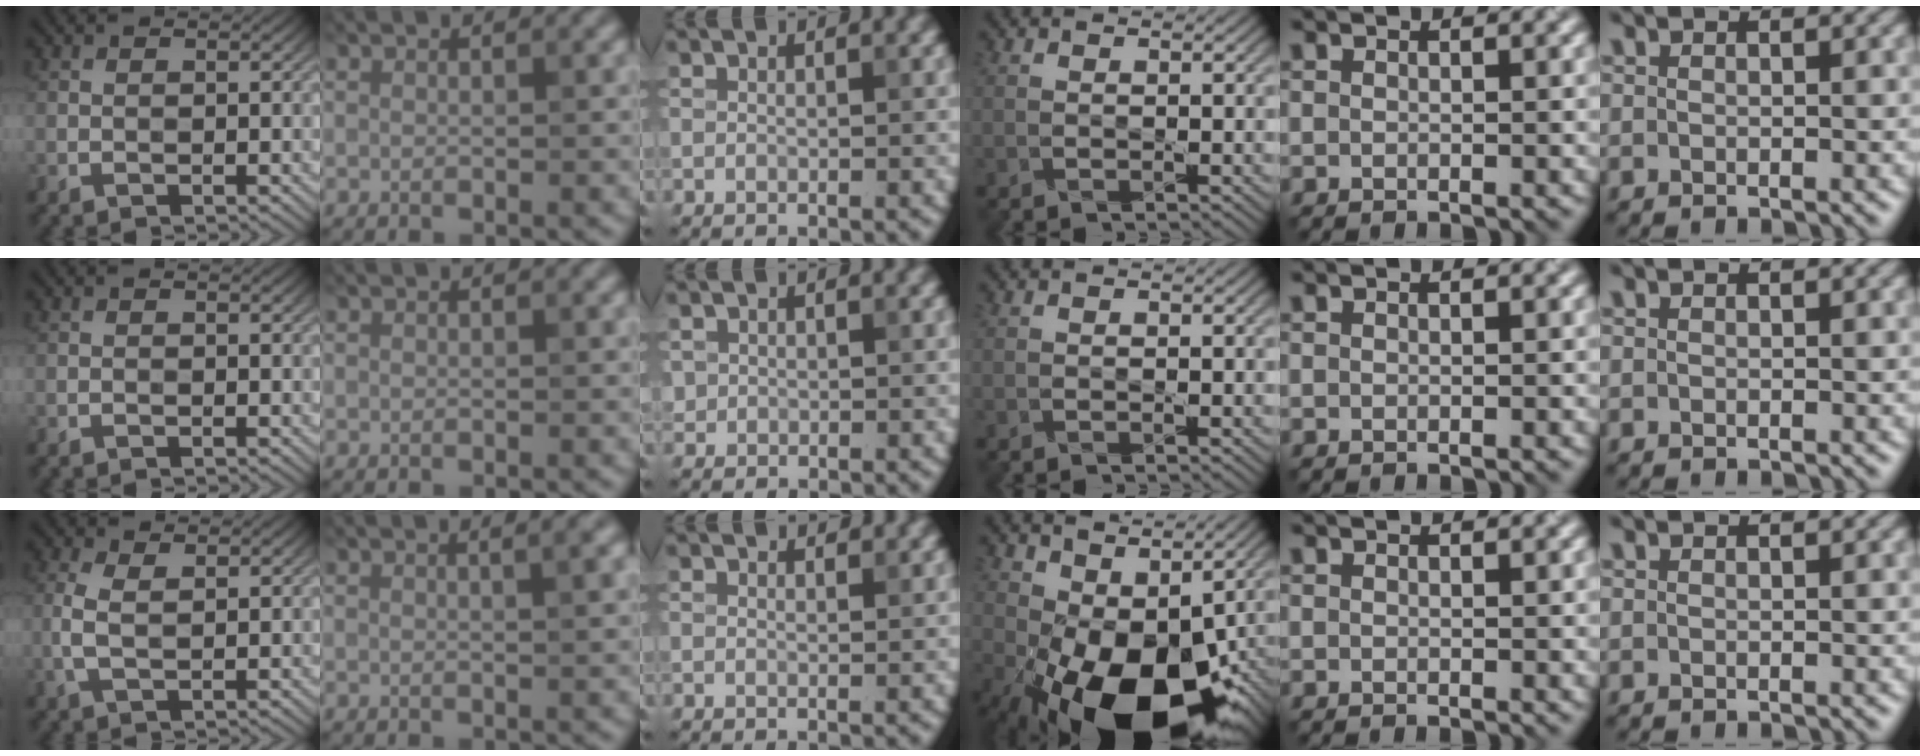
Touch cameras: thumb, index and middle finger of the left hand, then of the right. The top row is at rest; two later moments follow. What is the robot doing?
{"motion": "disassemble", "object": "velcro strap"}